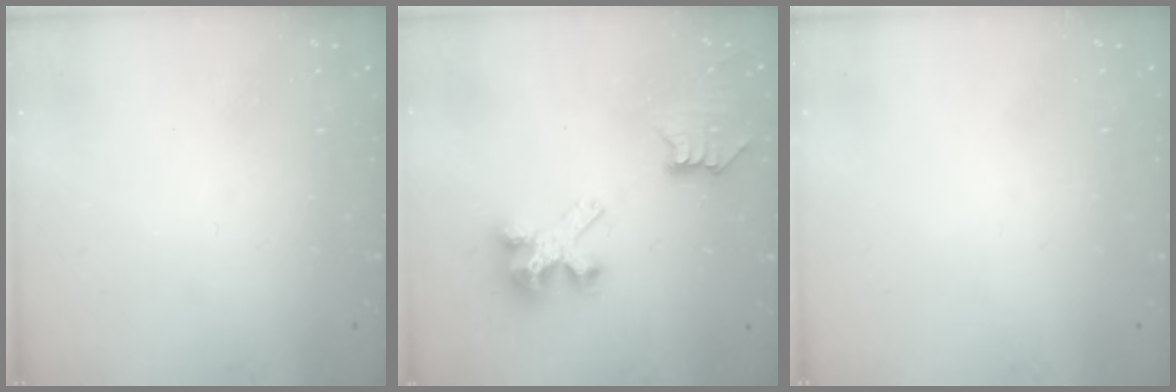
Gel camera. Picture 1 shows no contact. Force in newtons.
{"total": 7.4, "press": 7.4, "slide": 0.0}
{"total": 0.0}